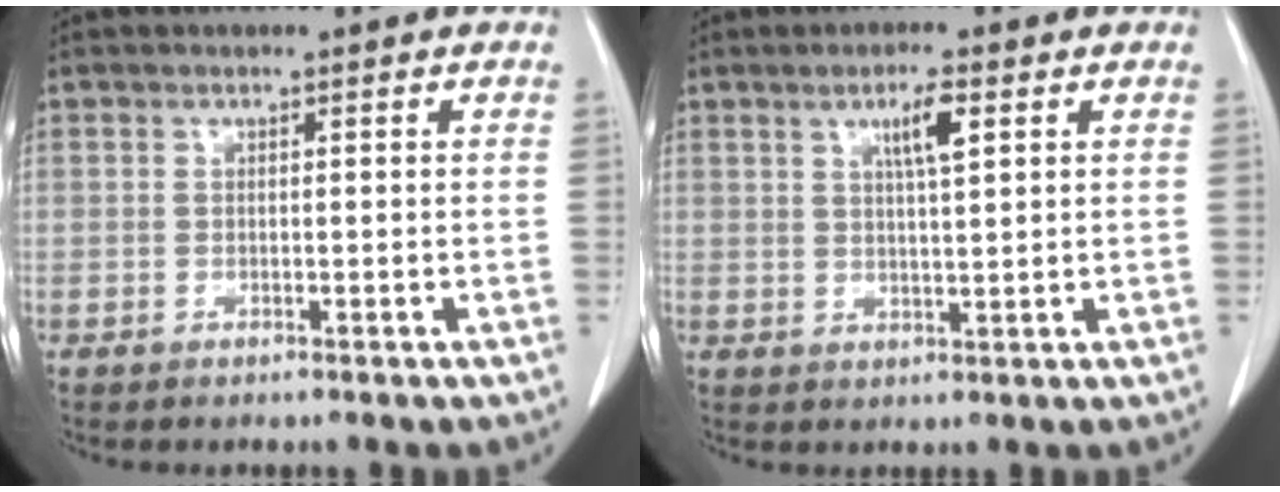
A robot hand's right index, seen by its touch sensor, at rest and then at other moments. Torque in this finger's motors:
{"motor_torque": [0.33, 0.30, 0.08, 0.04]}